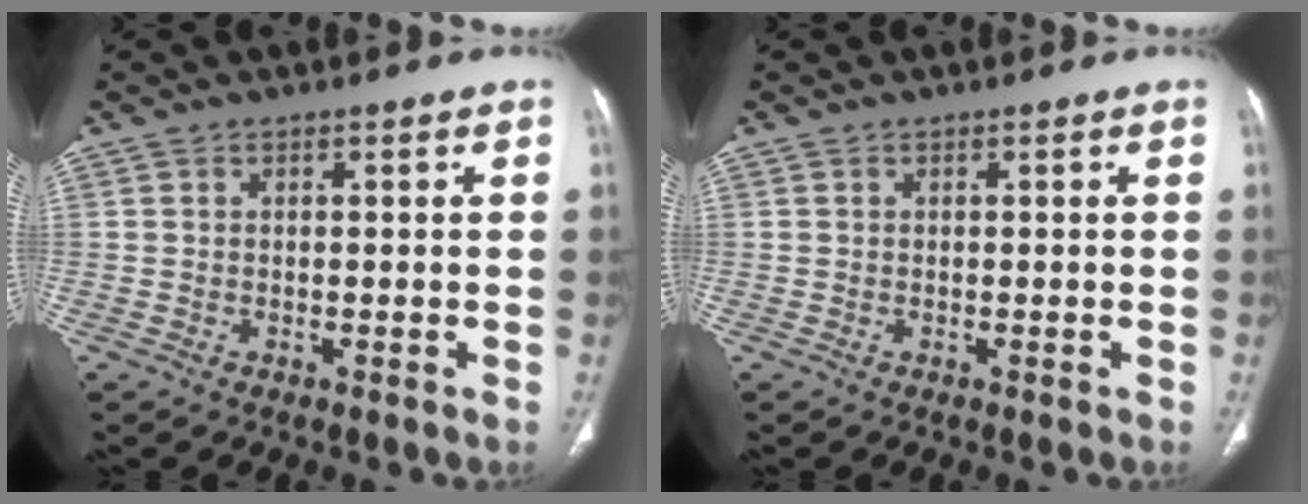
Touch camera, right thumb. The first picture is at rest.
{"total": 0.0}